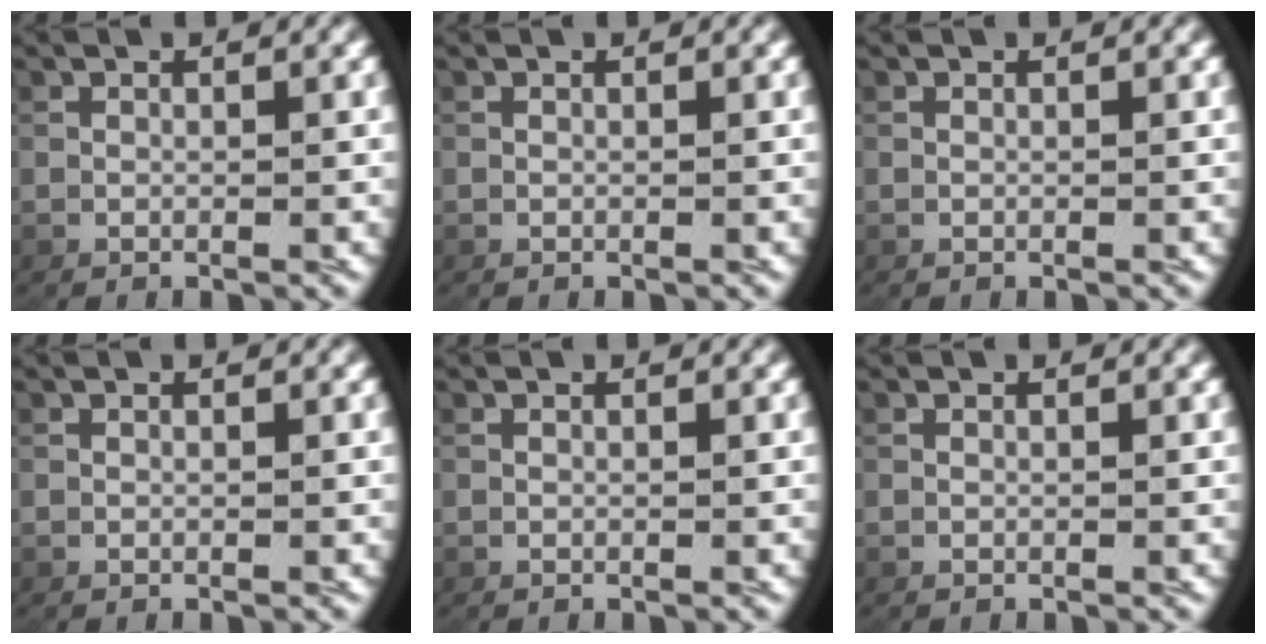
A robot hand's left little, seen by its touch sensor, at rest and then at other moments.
{"total": 0.0}
{"total": 0.0}
{"total": 0.0}
{"total": 0.0}
{"total": 0.0}